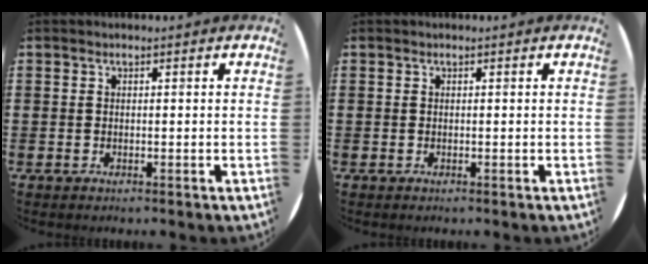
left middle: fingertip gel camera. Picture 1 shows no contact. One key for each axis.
{"total": 0.0}